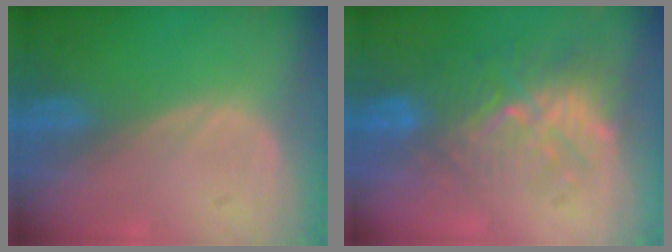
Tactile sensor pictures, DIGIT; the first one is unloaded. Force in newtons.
{"total": 9.4, "press": 8.7, "slide": 3.5}